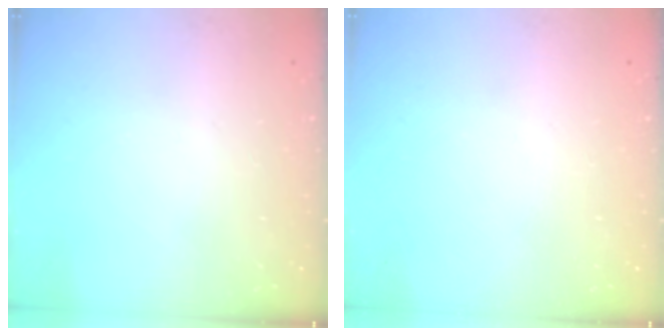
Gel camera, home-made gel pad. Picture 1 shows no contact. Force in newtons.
{"total": 0.0}